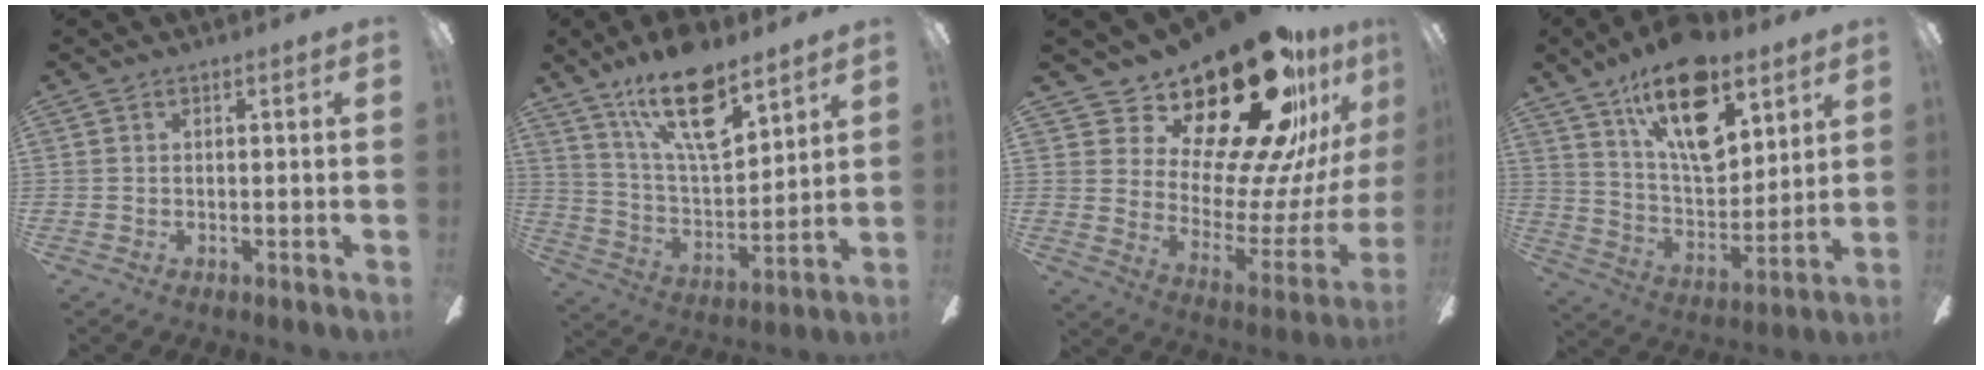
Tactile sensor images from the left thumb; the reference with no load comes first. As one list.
[{"total": 19.4, "force": [12.8, 7.3, 12.5], "torque": [-0.232, -0.065, 0.219]}, {"total": 30.3, "force": [21.7, 11.2, 18.0], "torque": [-0.259, -0.165, 0.382]}, {"total": 21.1, "force": [12.7, 10.0, 13.6], "torque": [-0.219, -0.062, 0.220]}]